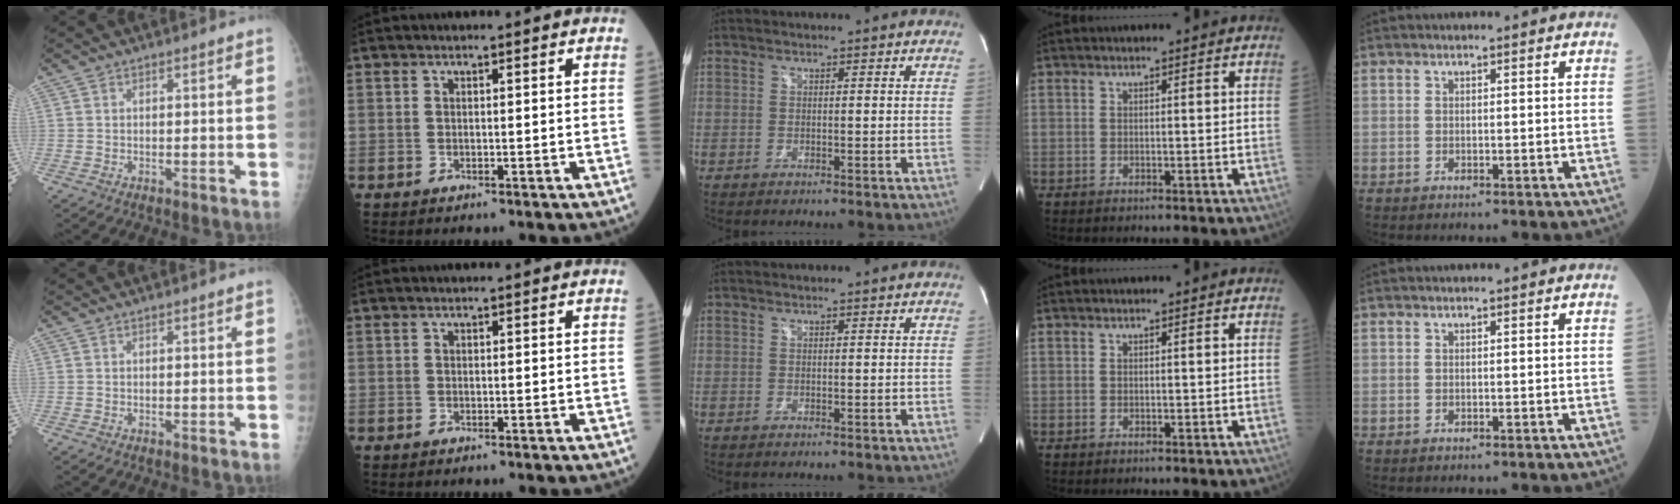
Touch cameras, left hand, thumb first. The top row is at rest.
{}